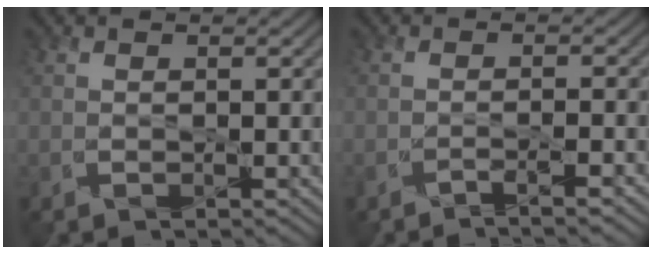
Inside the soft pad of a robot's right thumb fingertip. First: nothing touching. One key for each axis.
{"total": 2.2, "fx": -1.8, "fy": -0.1, "fz": 1.2, "tx": -0.010, "ty": 0.005, "tz": -0.040}